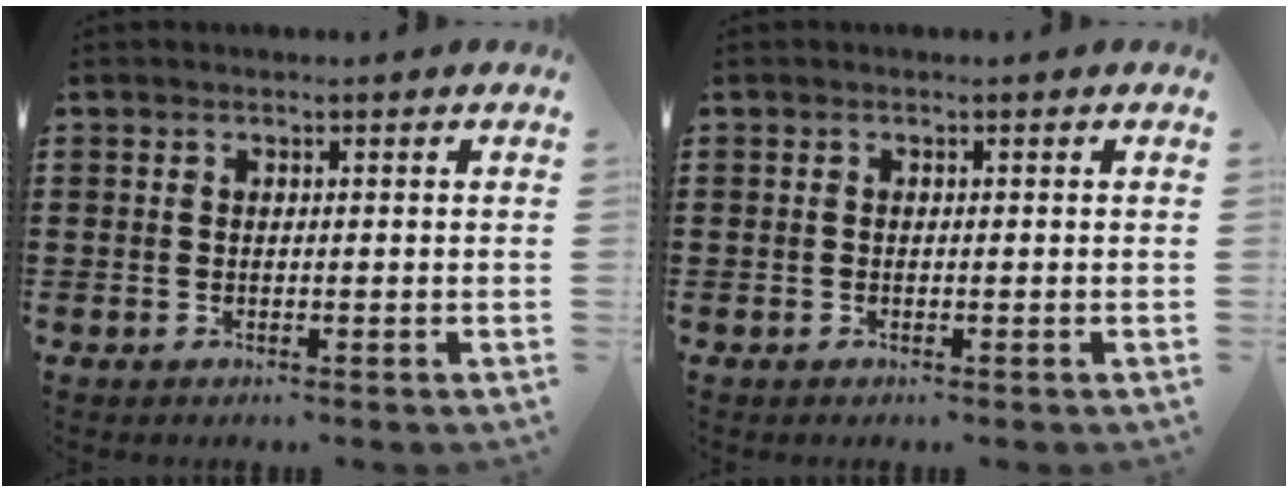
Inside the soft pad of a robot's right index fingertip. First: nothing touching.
{"total": 0.0}